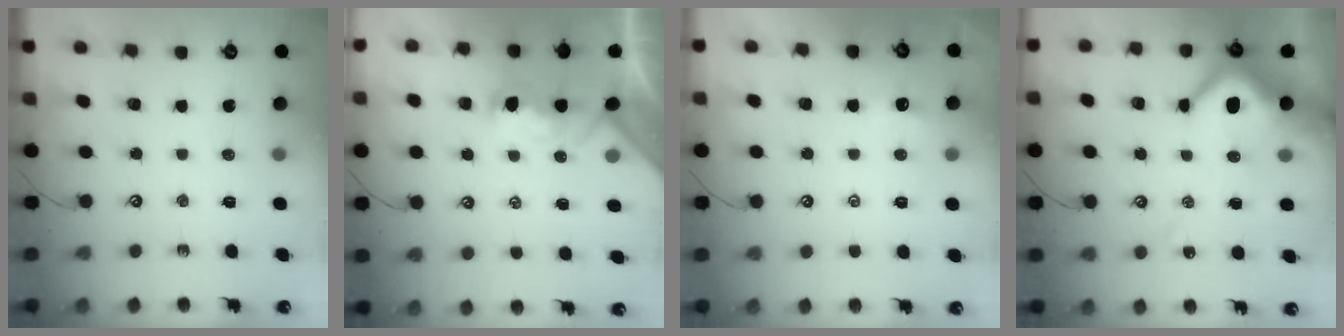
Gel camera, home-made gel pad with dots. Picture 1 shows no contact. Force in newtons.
{"total": 2.8, "press": 2.6, "slide": 0.9}
{"total": 0.0}
{"total": 12.6, "press": 12.5, "slide": 1.5}